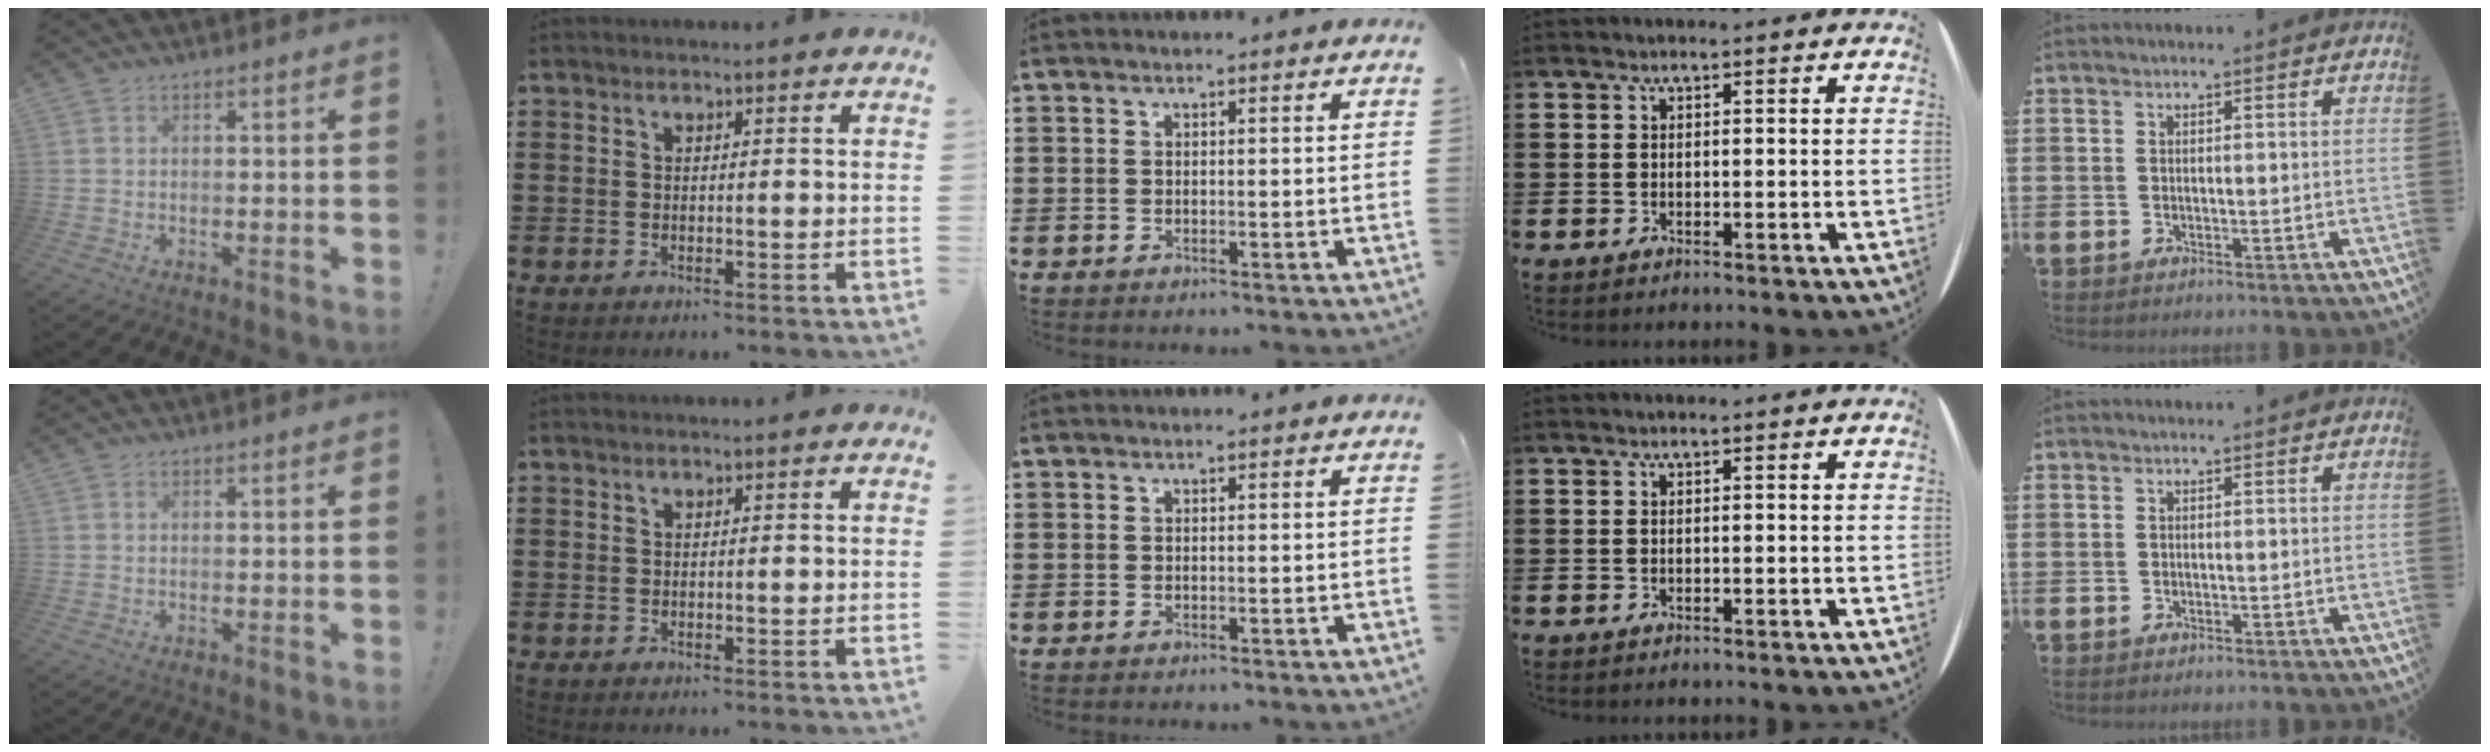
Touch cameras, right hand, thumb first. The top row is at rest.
{}